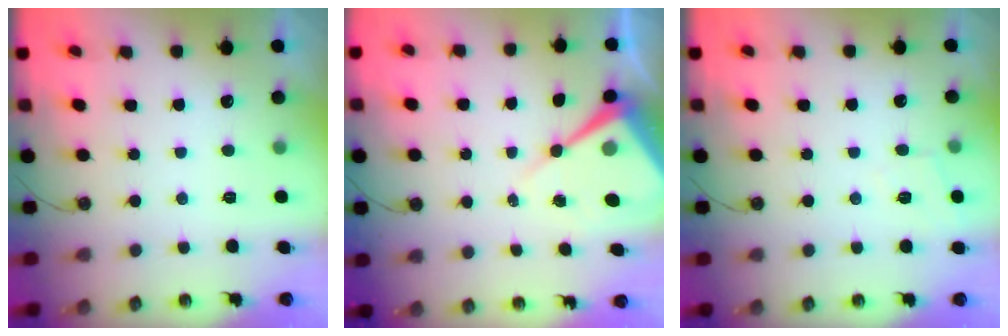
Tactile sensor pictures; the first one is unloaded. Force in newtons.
{"total": 10.9, "press": 10.9, "slide": 0.9}
{"total": 4.9, "press": 4.8, "slide": 0.8}